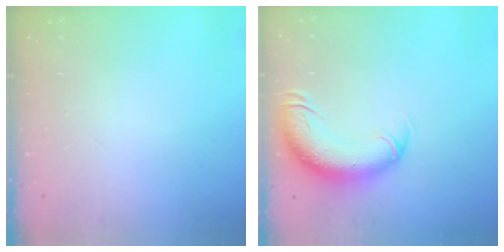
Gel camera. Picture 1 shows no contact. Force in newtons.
{"total": 11.3, "press": 10.9, "slide": 3.0}